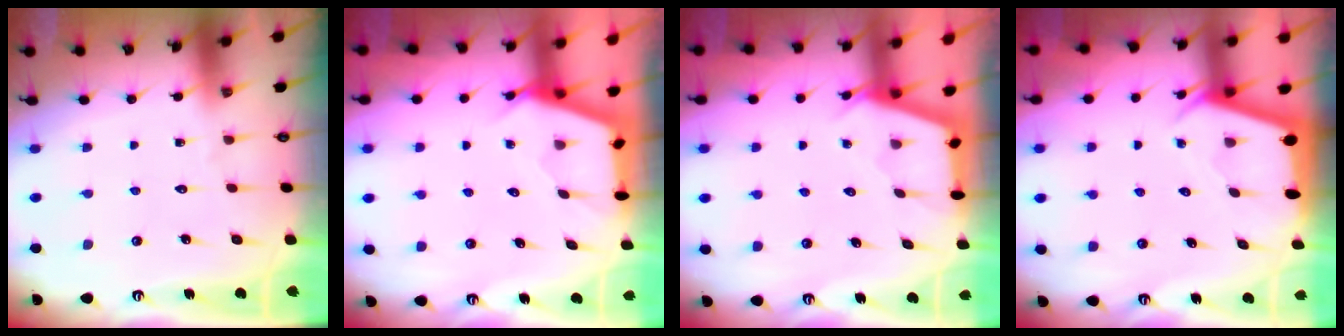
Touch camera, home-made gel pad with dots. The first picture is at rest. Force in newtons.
{"total": 2.5, "press": 2.5, "slide": 0.4}
{"total": 2.7, "press": 2.7, "slide": 0.3}
{"total": 2.3, "press": 2.3, "slide": 0.3}